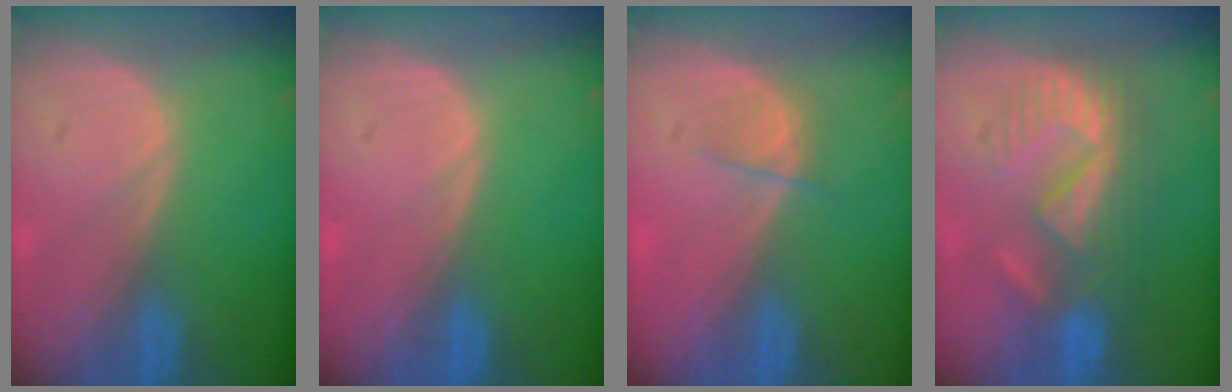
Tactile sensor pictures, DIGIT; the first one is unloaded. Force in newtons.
{"total": 0.0}
{"total": 2.2, "press": 2.0, "slide": 0.9}
{"total": 8.9, "press": 8.1, "slide": 3.6}